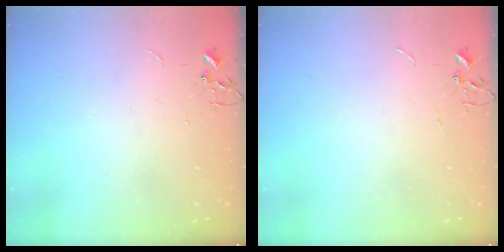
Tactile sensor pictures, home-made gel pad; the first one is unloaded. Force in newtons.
{"total": 0.0}